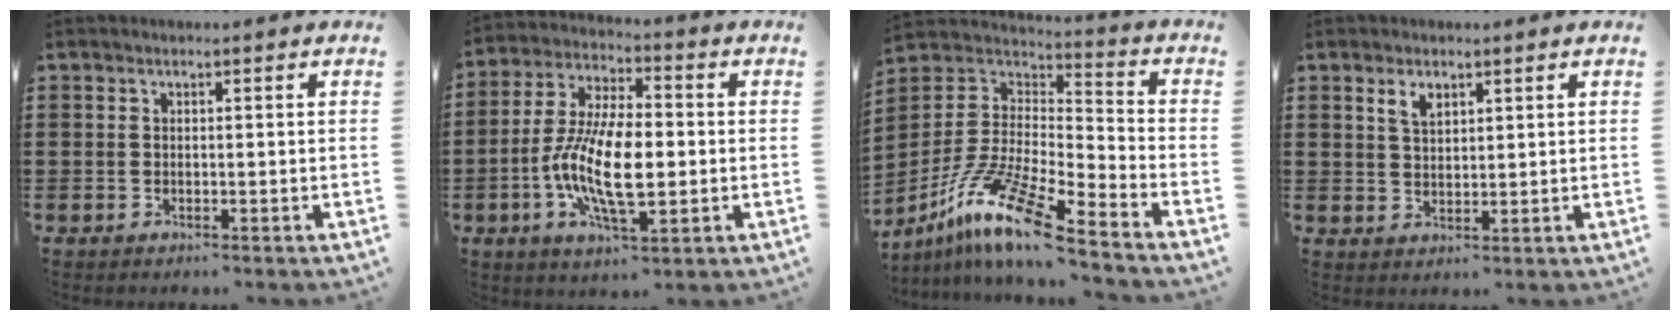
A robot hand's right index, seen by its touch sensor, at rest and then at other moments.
{"total": 12.7, "force": [-2.2, 5.0, 11.5], "torque": [-0.246, -0.009, -0.043]}
{"total": 13.6, "force": [-10.0, 1.7, 9.0], "torque": [-0.191, 0.003, -0.196]}
{"total": 2.7, "force": [1.8, 1.4, 1.6], "torque": [-0.037, 0.004, 0.033]}